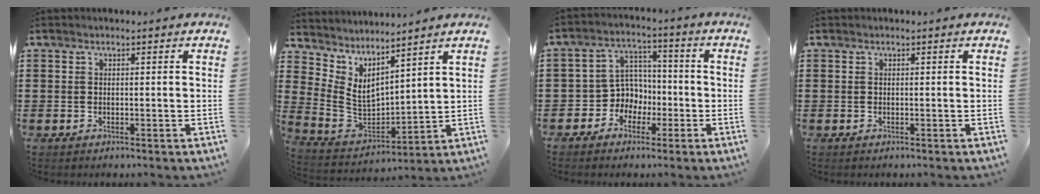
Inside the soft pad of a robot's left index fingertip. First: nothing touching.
{"total": 5.6, "force": [4.2, 2.7, 2.5], "torque": [-0.085, -0.038, 0.070]}
{"total": 5.9, "force": [-1.8, 5.4, 1.5], "torque": [-0.062, 0.001, -0.039]}
{"total": 0.0}